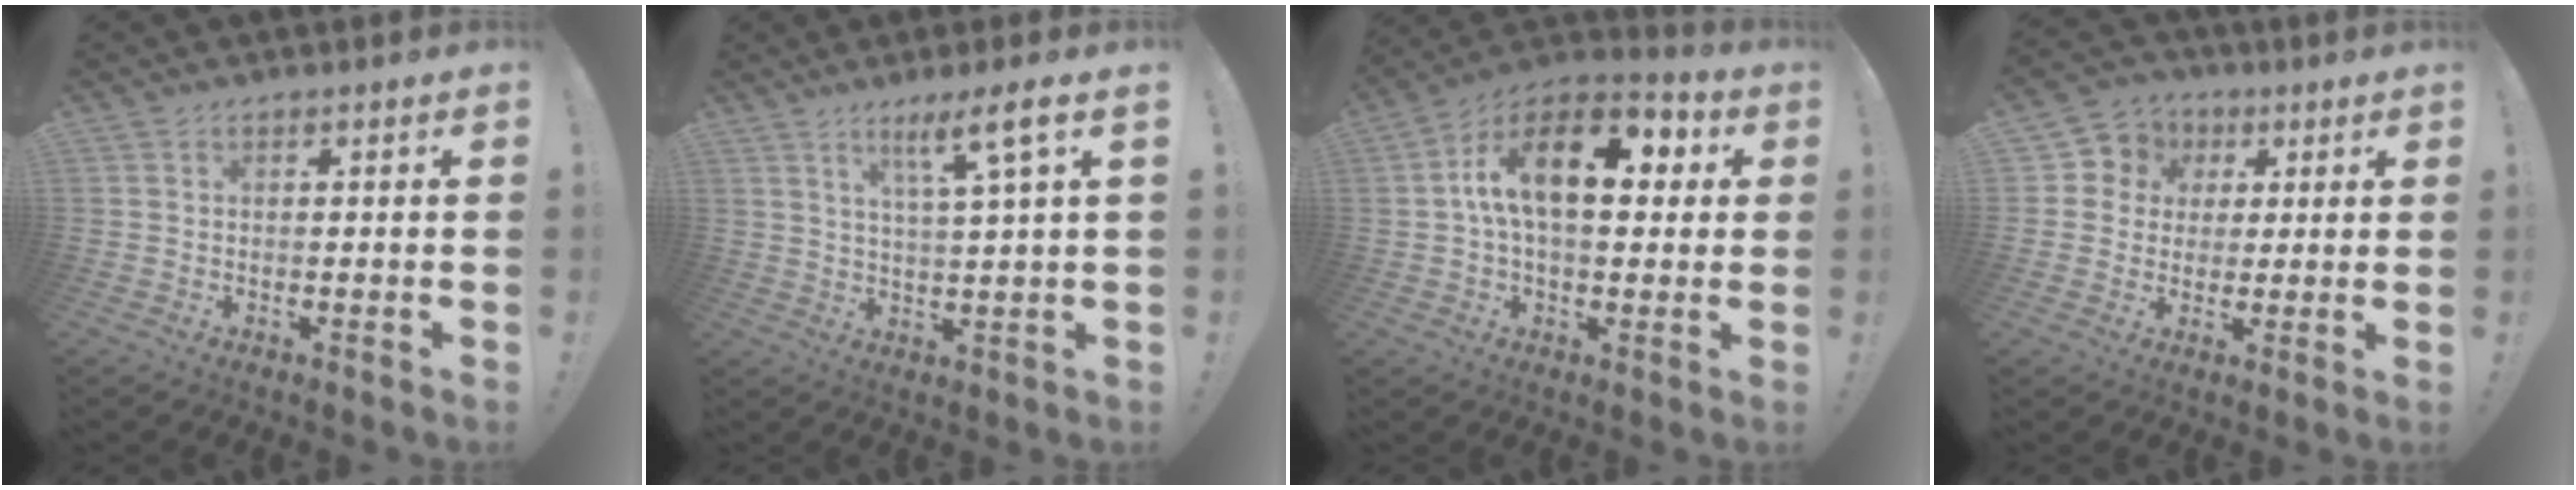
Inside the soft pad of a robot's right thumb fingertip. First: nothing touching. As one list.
[{"total": 8.7, "force": [4.3, -0.5, 7.5], "torque": [-0.123, -0.015, 0.060]}, {"total": 16.9, "force": [3.6, 8.6, 14.2], "torque": [-0.249, 0.001, 0.052]}, {"total": 7.3, "force": [1.0, 7.0, 1.7], "torque": [-0.023, -0.001, 0.025]}]